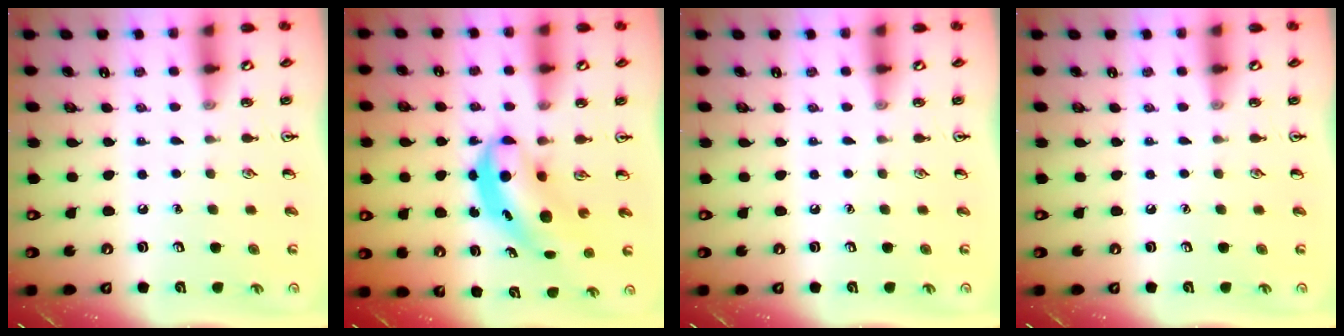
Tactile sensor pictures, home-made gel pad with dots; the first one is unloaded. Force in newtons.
{"total": 5.4, "press": 5.3, "slide": 0.8}
{"total": 0.0}
{"total": 0.0}